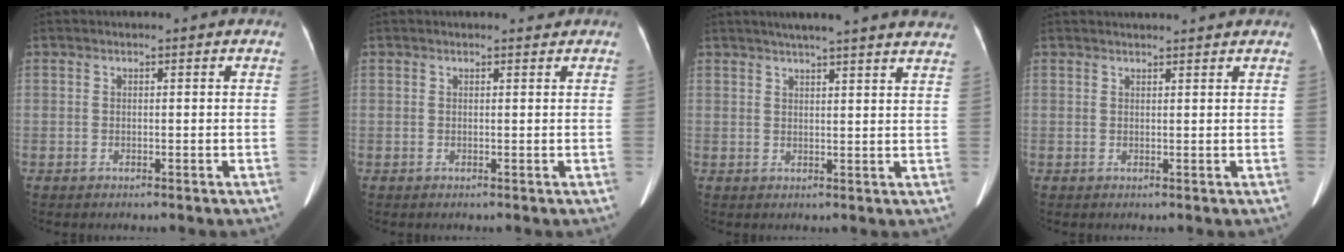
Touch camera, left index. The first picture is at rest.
{"total": 0.8, "force": [0.8, 0.2, 0.0], "torque": [-0.008, 0.000, 0.010]}
{"total": 17.9, "force": [15.8, 0.7, 8.2], "torque": [-0.122, 0.010, 0.188]}
{"total": 4.8, "force": [4.7, 0.1, 1.2], "torque": [-0.014, 0.027, 0.055]}